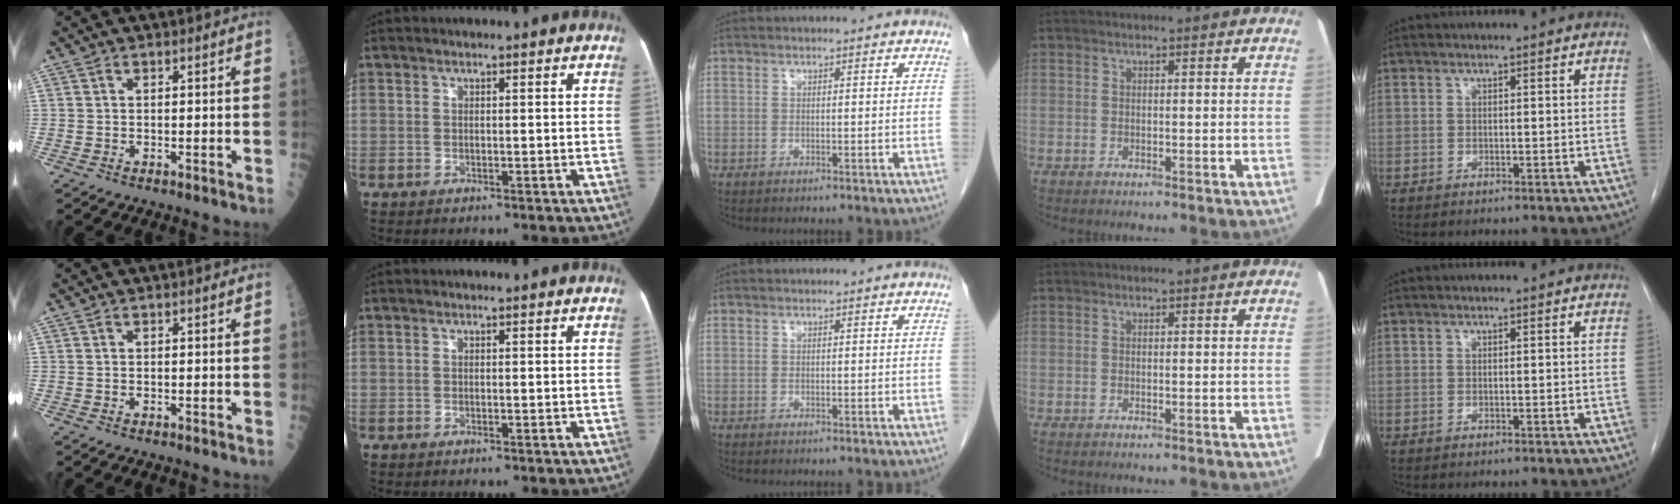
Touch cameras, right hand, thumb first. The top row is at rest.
{}